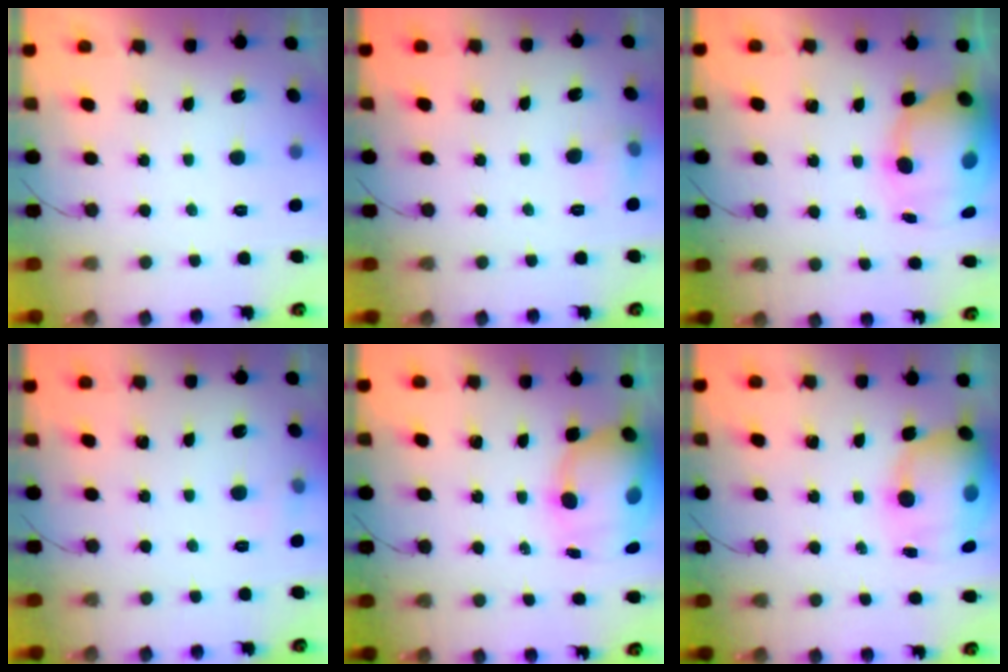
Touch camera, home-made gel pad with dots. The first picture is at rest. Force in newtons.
{"total": 5.3, "press": 5.1, "slide": 1.5}
{"total": 13.0, "press": 12.4, "slide": 3.8}
{"total": 3.2, "press": 3.1, "slide": 0.9}
{"total": 11.7, "press": 11.3, "slide": 3.1}
{"total": 13.5, "press": 13.1, "slide": 3.4}